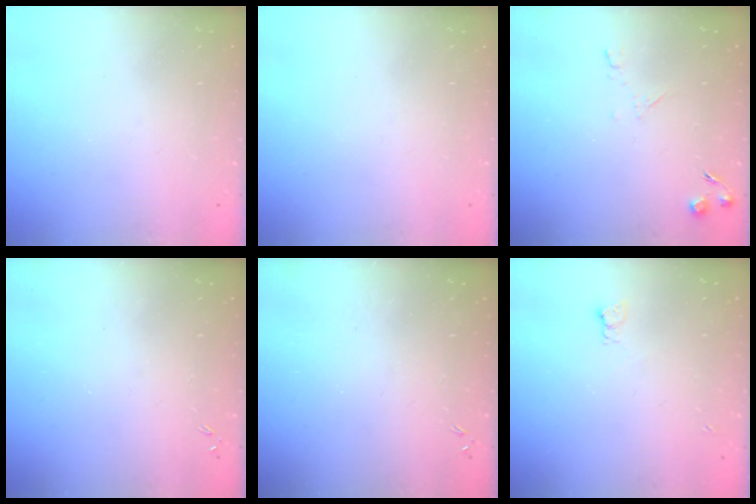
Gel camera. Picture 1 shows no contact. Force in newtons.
{"total": 0.0}
{"total": 4.7, "press": 4.6, "slide": 0.8}
{"total": 0.0}
{"total": 0.0}
{"total": 3.6, "press": 3.6, "slide": 0.5}